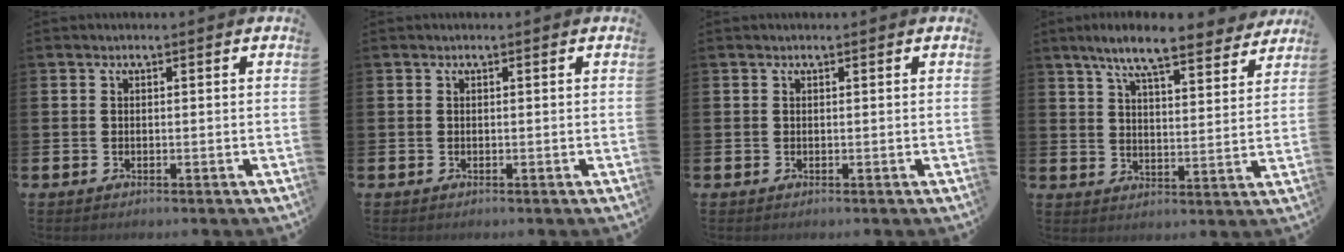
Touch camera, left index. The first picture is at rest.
{"total": 0.0}
{"total": 0.0}
{"total": 8.7, "force": [7.8, 1.2, 3.6], "torque": [-0.070, -0.047, 0.133]}